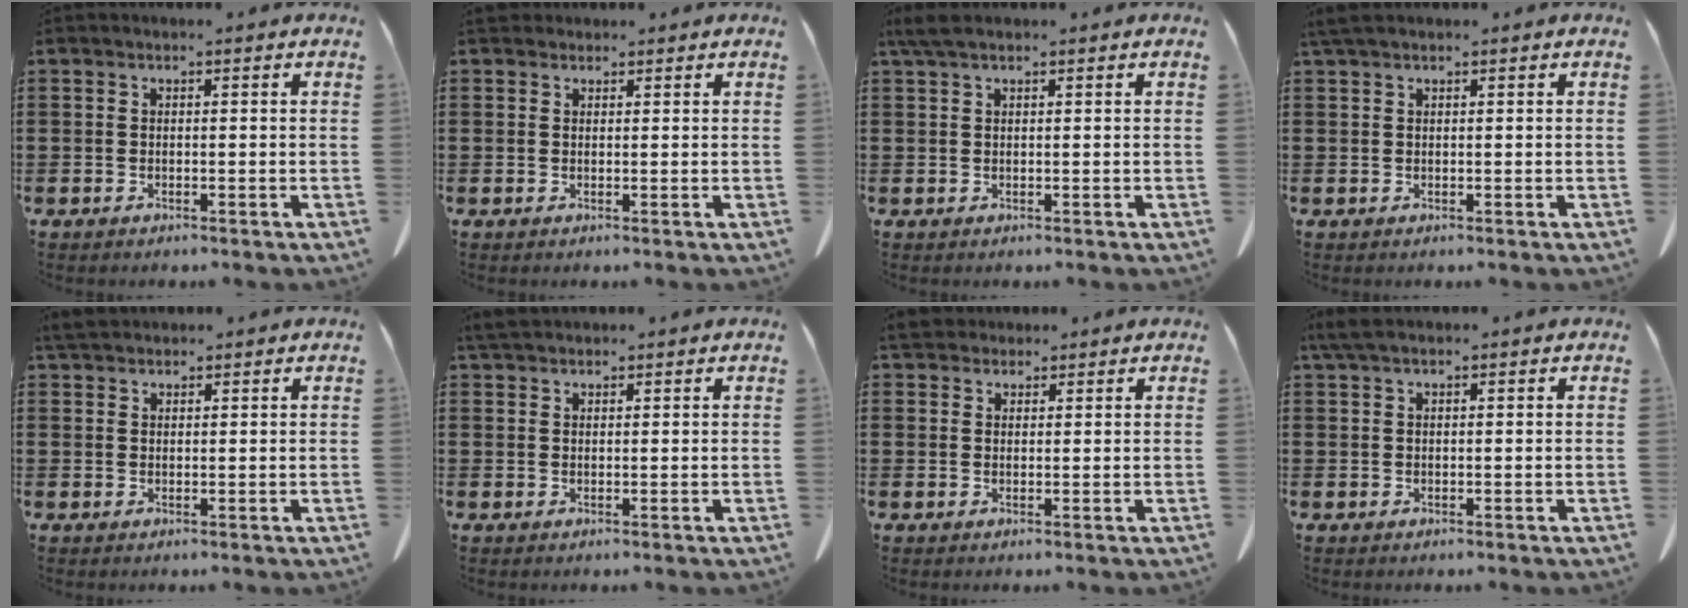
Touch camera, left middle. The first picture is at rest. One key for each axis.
{"total": 1.2, "fx": 1.0, "fy": 0.6, "fz": 0.2, "tx": -0.007, "ty": 0.004, "tz": 0.020}
{"total": 2.4, "fx": 1.4, "fy": 0.6, "fz": 1.8, "tx": -0.038, "ty": 0.003, "tz": 0.026}
{"total": 1.4, "fx": 1.0, "fy": 0.3, "fz": 0.9, "tx": -0.022, "ty": 0.003, "tz": 0.018}
{"total": 2.7, "fx": 2.4, "fy": 0.9, "fz": 1.0, "tx": -0.026, "ty": 0.003, "tz": 0.046}
{"total": 2.5, "fx": 2.2, "fy": 0.8, "fz": 1.0, "tx": -0.027, "ty": 0.004, "tz": 0.042}
{"total": 3.4, "fx": 3.0, "fy": 1.4, "fz": 1.0, "tx": -0.020, "ty": -0.002, "tz": 0.055}
{"total": 2.2, "fx": 1.3, "fy": 0.5, "fz": 1.7, "tx": -0.037, "ty": 0.003, "tz": 0.024}